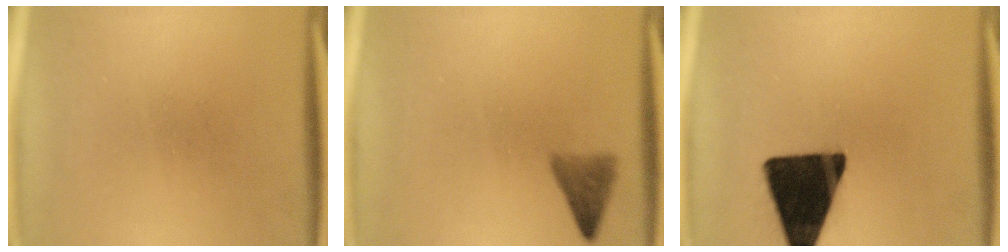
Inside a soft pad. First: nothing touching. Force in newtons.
{"total": 2.8}
{"total": 18.2}